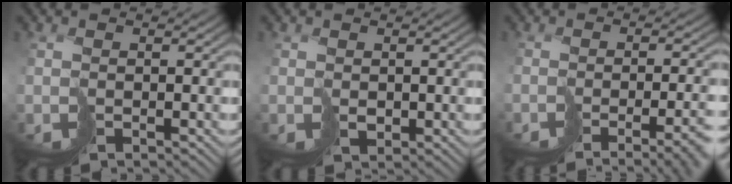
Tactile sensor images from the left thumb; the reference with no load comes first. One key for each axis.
{"total": 1.4, "fx": 1.3, "fy": 0.6, "fz": 0.1, "tx": 0.000, "ty": 0.001, "tz": 0.027}
{"total": 6.5, "fx": -4.0, "fy": 1.0, "fz": 5.0, "tx": -0.047, "ty": -0.018, "tz": -0.040}